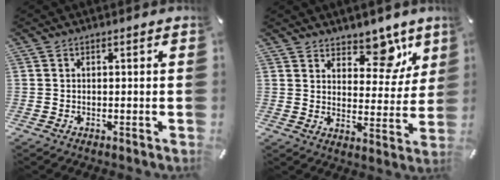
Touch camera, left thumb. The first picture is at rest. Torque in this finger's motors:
{"motor_torque": [0.12, 0.35, -0.02, 0.21, 0.03]}